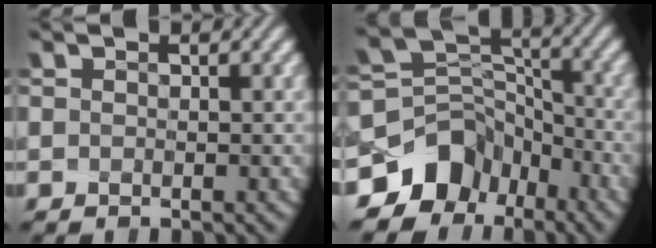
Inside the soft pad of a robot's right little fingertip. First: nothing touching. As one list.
[{"total": 7.7, "force": [-4.8, 5.4, 2.7], "torque": [-0.034, 0.012, -0.091]}]